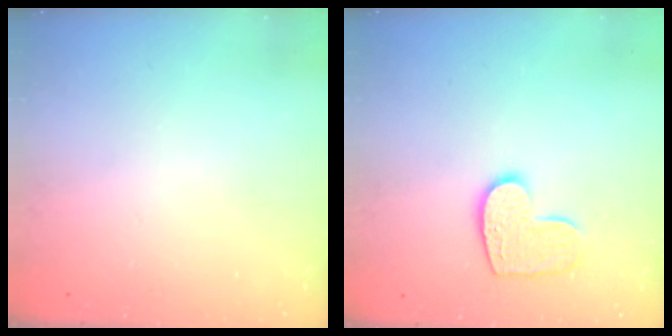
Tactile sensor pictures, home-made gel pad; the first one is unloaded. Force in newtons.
{"total": 9.8, "press": 9.8, "slide": 0.3}